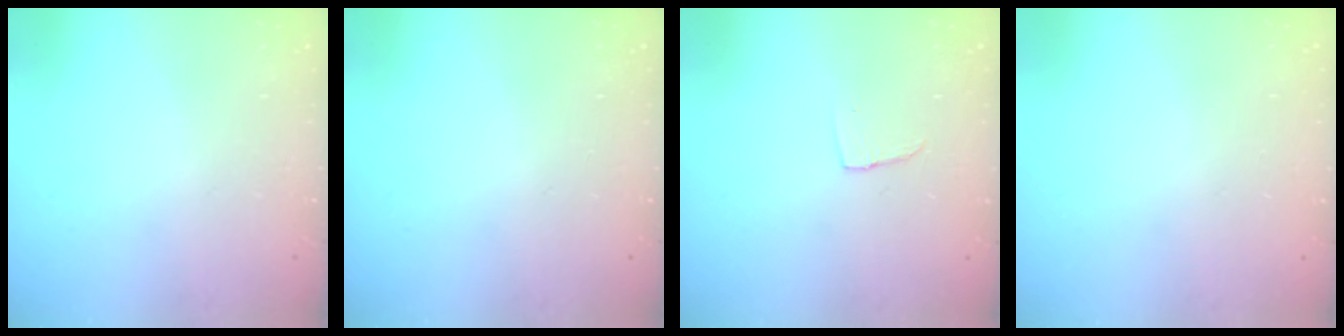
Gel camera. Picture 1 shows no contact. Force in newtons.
{"total": 0.0}
{"total": 4.2, "press": 4.2, "slide": 0.3}
{"total": 0.0}